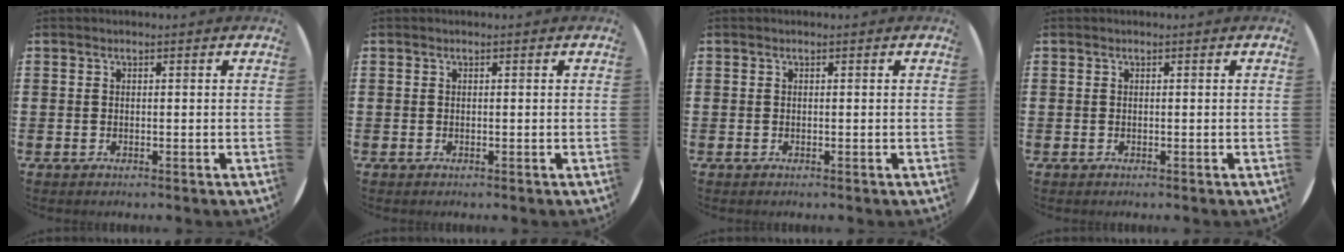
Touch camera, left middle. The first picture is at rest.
{"total": 0.0}
{"total": 0.0}
{"total": 0.0}